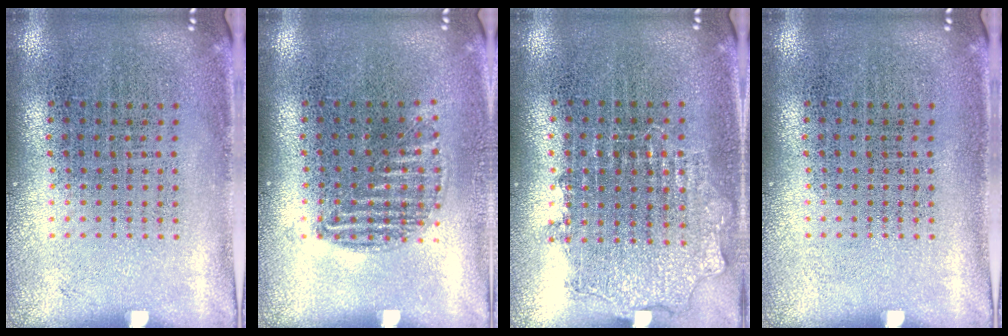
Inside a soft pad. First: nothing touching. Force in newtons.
{"total": 0.9, "press": 0.8, "slide": 0.4}
{"total": 0.9, "press": 0.9, "slide": 0.2}
{"total": 0.0}